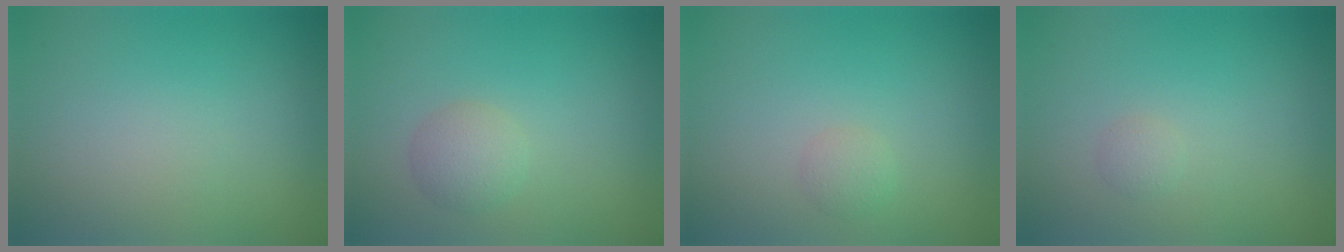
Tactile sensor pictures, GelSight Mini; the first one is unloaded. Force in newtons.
{"total": 2.1, "press": 2.1, "slide": 0.1}
{"total": 1.1, "press": 1.1, "slide": 0.1}
{"total": 0.7, "press": 0.7, "slide": 0.0}